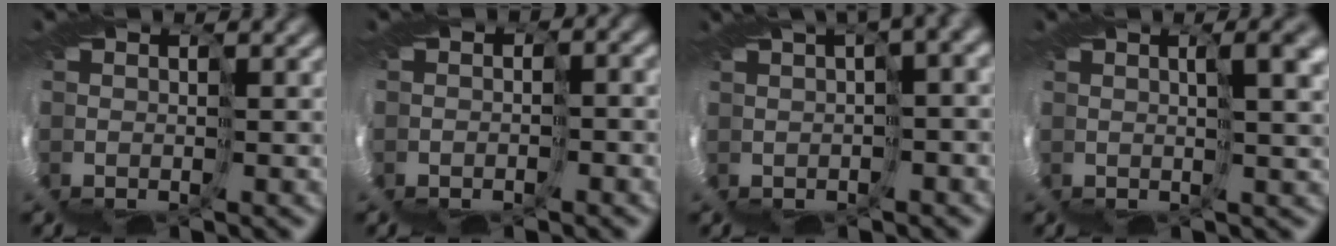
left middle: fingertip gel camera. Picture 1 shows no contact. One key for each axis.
{"total": 3.0, "fx": -1.8, "fy": 1.7, "fz": 1.8, "tx": -0.023, "ty": 0.003, "tz": -0.011}
{"total": 8.1, "fx": 1.2, "fy": 2.3, "fz": 7.7, "tx": -0.086, "ty": 0.016, "tz": 0.040}
{"total": 5.1, "fx": 3.1, "fy": 0.4, "fz": 4.0, "tx": -0.046, "ty": 0.018, "tz": 0.044}